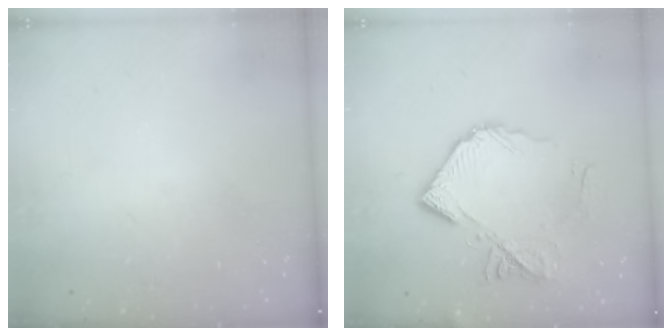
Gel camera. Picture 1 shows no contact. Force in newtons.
{"total": 15.1, "press": 14.9, "slide": 1.9}